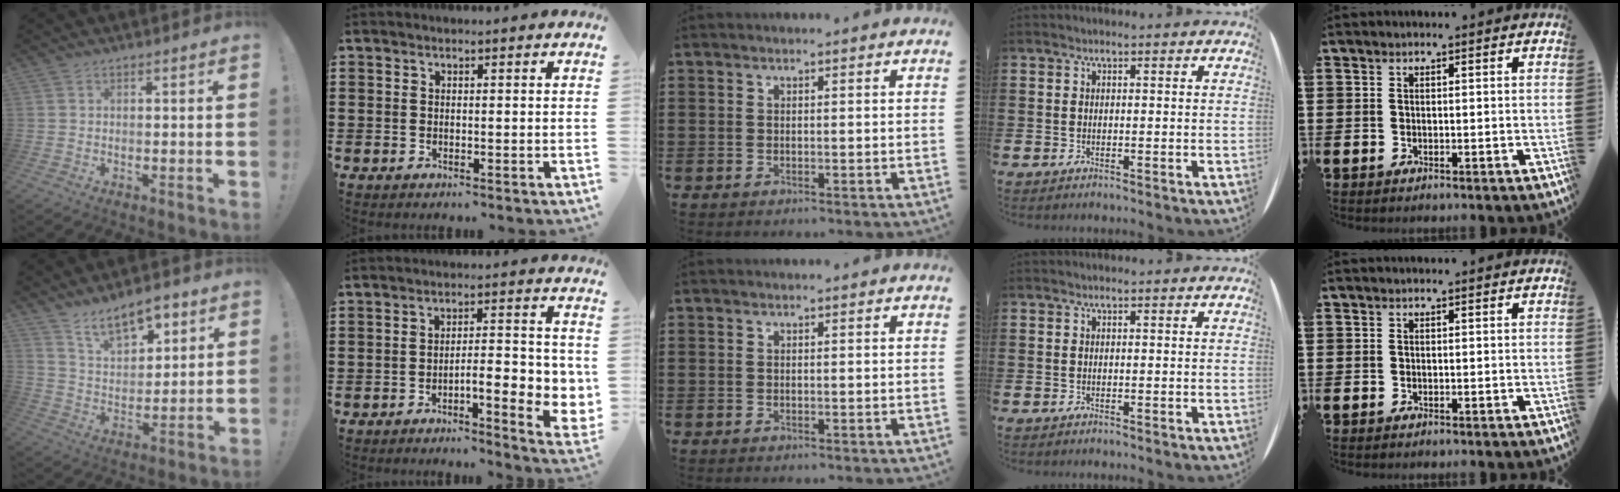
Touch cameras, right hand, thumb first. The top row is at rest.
{"thumb": {"total": 11.7, "force": [8.2, 5.7, 6.1], "torque": [-0.093, -0.044, 0.151]}, "index": {"total": 6.8, "force": [-2.1, 2.0, 6.2], "torque": [-0.086, -0.007, -0.036]}}